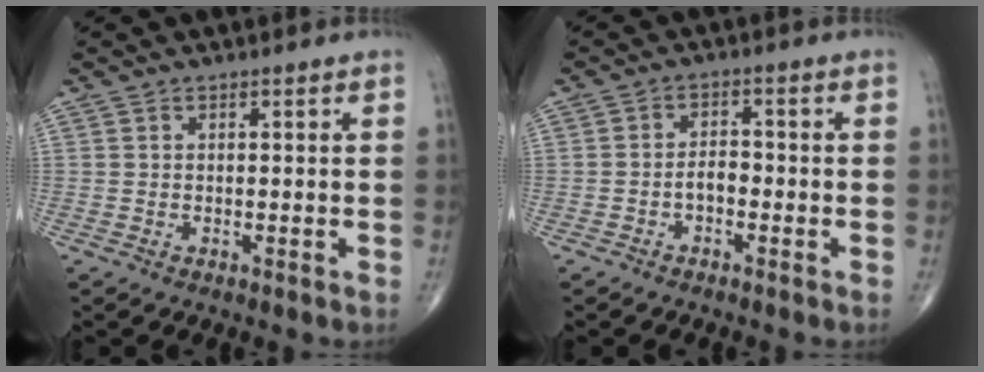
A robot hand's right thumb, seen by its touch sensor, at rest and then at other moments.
{"total": 2.8, "force": [-1.2, 1.6, 2.0], "torque": [-0.027, 0.016, -0.026]}